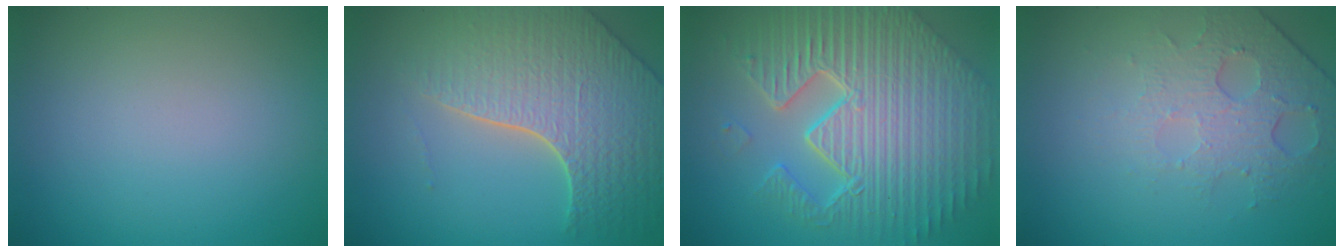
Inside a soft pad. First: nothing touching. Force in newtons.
{"total": 7.6, "press": 5.8, "slide": 4.9}
{"total": 11.4, "press": 7.4, "slide": 8.7}
{"total": 4.5, "press": 2.9, "slide": 3.5}